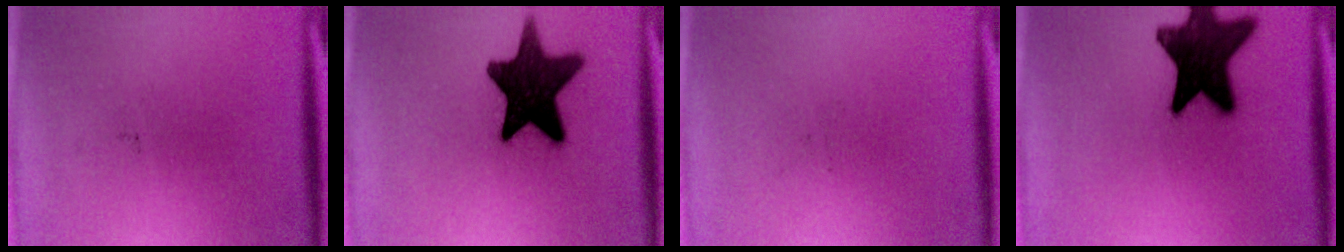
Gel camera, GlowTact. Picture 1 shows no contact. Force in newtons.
{"total": 16.1}
{"total": 0.0}
{"total": 18.0}